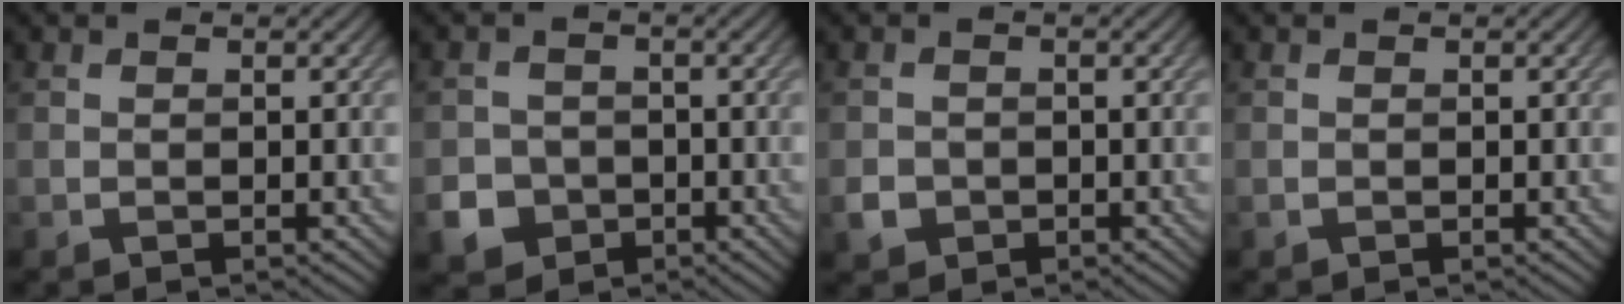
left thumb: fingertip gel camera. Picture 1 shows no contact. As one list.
[{"total": 5.2, "force": [-2.5, 4.4, 1.3], "torque": [-0.023, -0.012, -0.056]}, {"total": 2.1, "force": [-0.8, 1.9, 0.7], "torque": [-0.013, -0.005, -0.018]}, {"total": 0.0}]